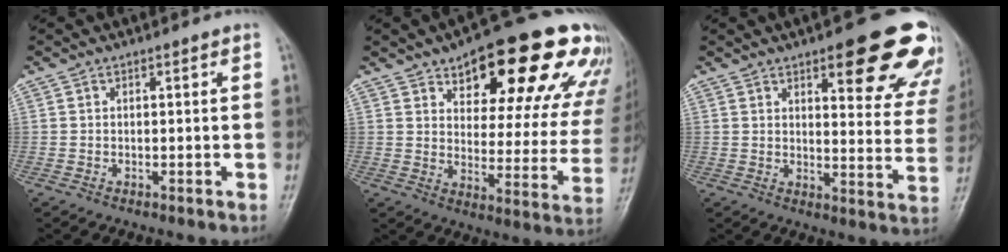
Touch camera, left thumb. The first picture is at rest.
{"total": 25.0, "force": [14.5, 10.1, 17.7], "torque": [-0.196, -0.033, 0.194]}
{"total": 19.5, "force": [11.7, 6.3, 14.3], "torque": [-0.127, -0.047, 0.136]}